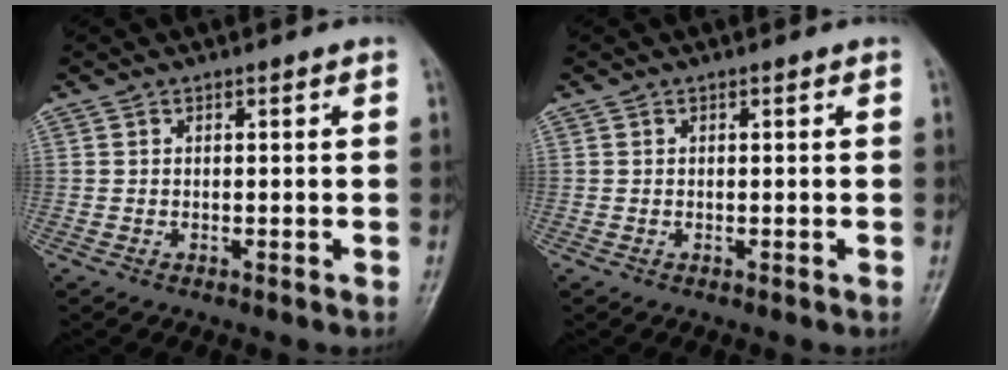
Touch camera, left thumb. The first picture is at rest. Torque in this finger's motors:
{"motor_torque": [-0.05, -0.02, -0.08, -0.05, 0.00]}